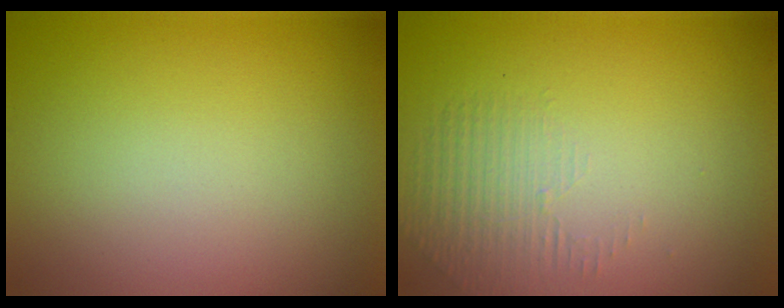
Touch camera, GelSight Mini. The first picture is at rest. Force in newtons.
{"total": 1.4, "press": 0.3, "slide": 1.4}